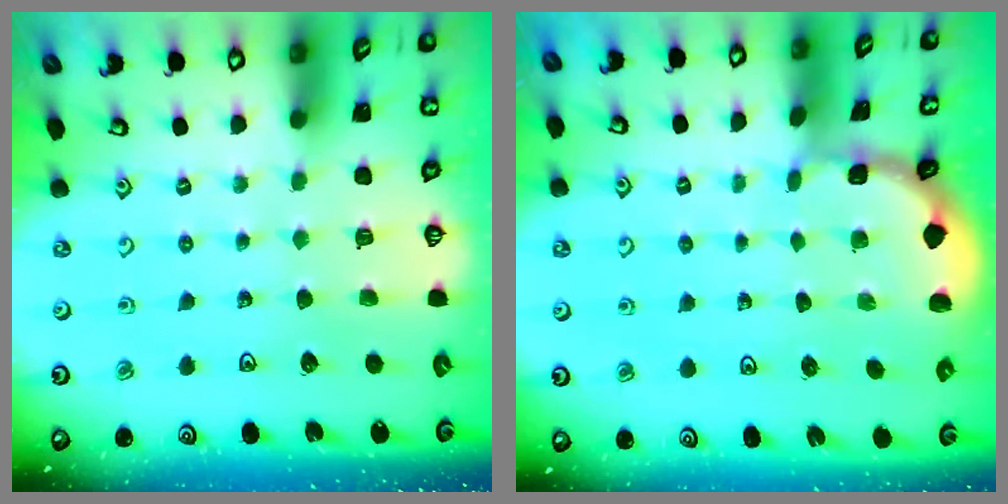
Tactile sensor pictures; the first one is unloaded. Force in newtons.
{"total": 0.8, "press": 0.8, "slide": 0.2}